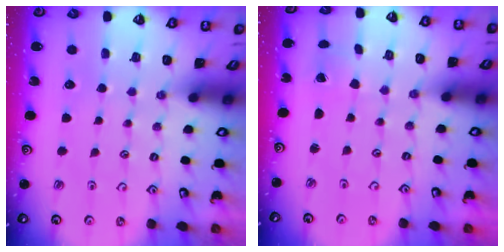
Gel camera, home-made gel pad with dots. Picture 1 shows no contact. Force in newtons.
{"total": 1.0, "press": 0.9, "slide": 0.4}